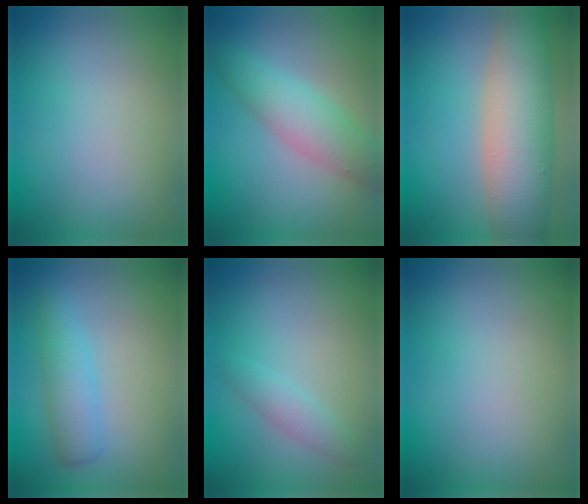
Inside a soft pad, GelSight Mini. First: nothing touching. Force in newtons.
{"total": 4.3, "press": 4.3, "slide": 0.1}
{"total": 8.2, "press": 8.2, "slide": 0.4}
{"total": 2.9, "press": 2.9, "slide": 0.1}
{"total": 1.7, "press": 1.7, "slide": 0.0}
{"total": 0.0}